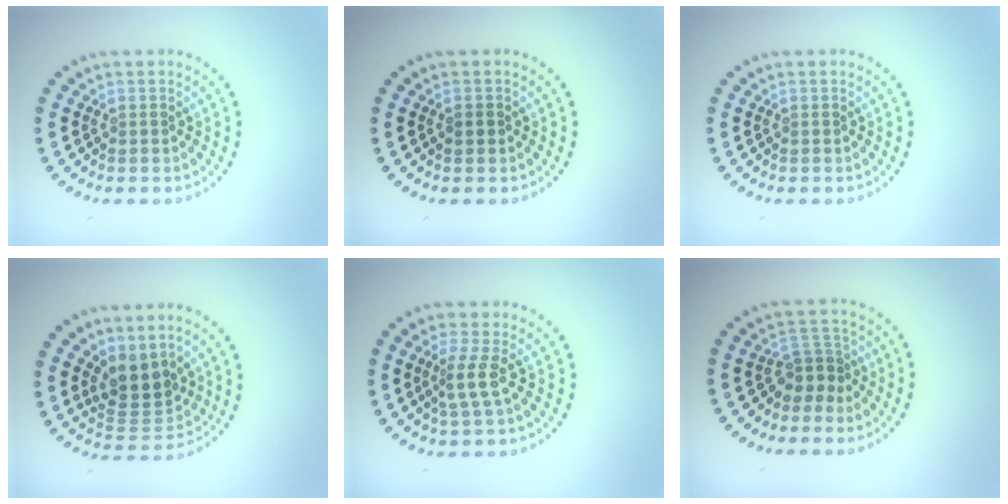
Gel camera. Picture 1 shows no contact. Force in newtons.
{"total": 0.8, "press": 0.8, "slide": 0.1}
{"total": 0.0}
{"total": 4.0, "press": 3.4, "slide": 2.1}
{"total": 2.2, "press": 1.5, "slide": 1.5}
{"total": 2.5, "press": 1.8, "slide": 1.7}